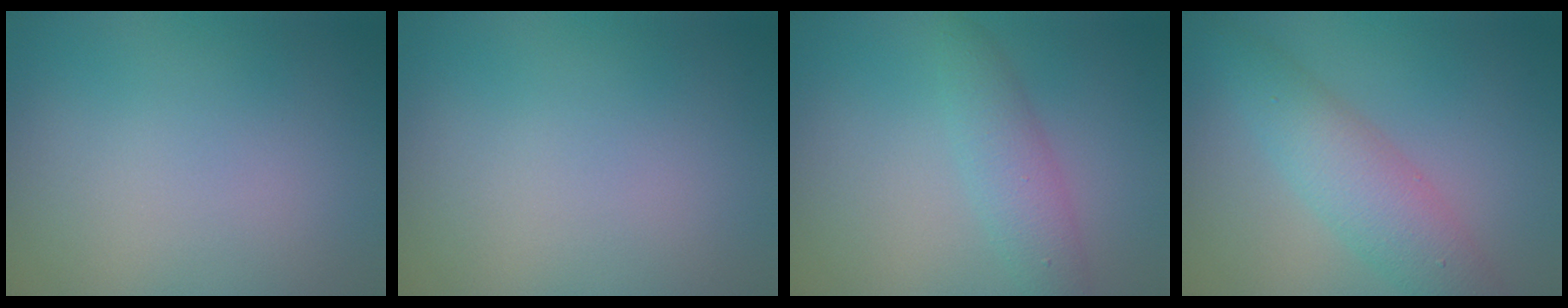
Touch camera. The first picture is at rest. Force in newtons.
{"total": 0.0}
{"total": 2.8, "press": 2.8, "slide": 0.1}
{"total": 4.6, "press": 4.6, "slide": 0.1}